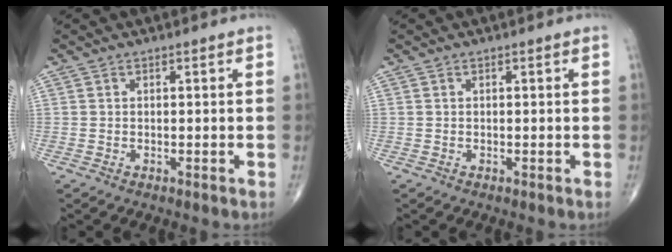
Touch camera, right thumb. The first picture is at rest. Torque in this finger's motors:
{"motor_torque": [0.06, 0.06, -0.08, -0.06, 0.01]}